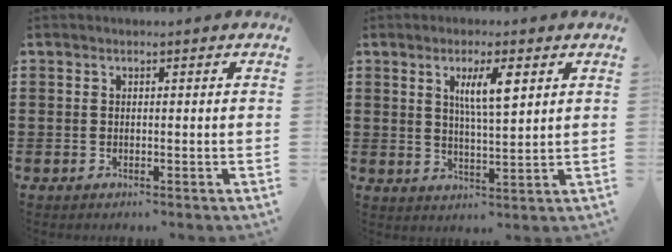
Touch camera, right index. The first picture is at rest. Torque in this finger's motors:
{"motor_torque": [0.25, 0.04, 0.31, 0.07]}